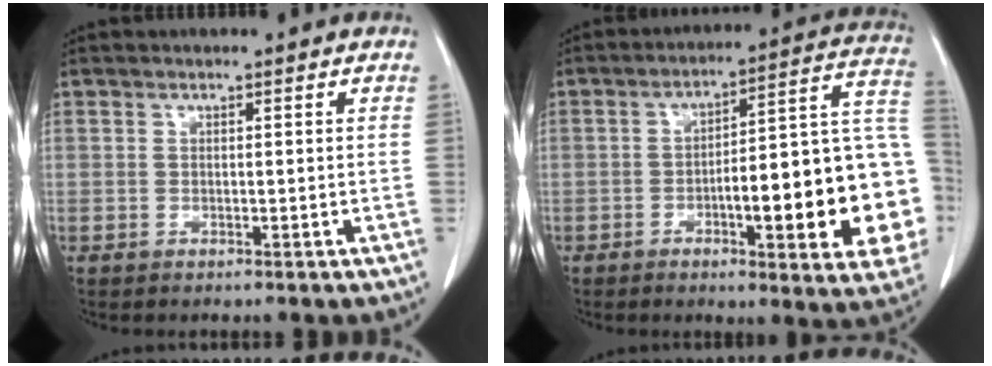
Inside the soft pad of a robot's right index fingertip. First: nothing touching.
{"total": 22.4, "force": [-4.7, 4.1, 21.5], "torque": [-0.204, 0.030, -0.053]}